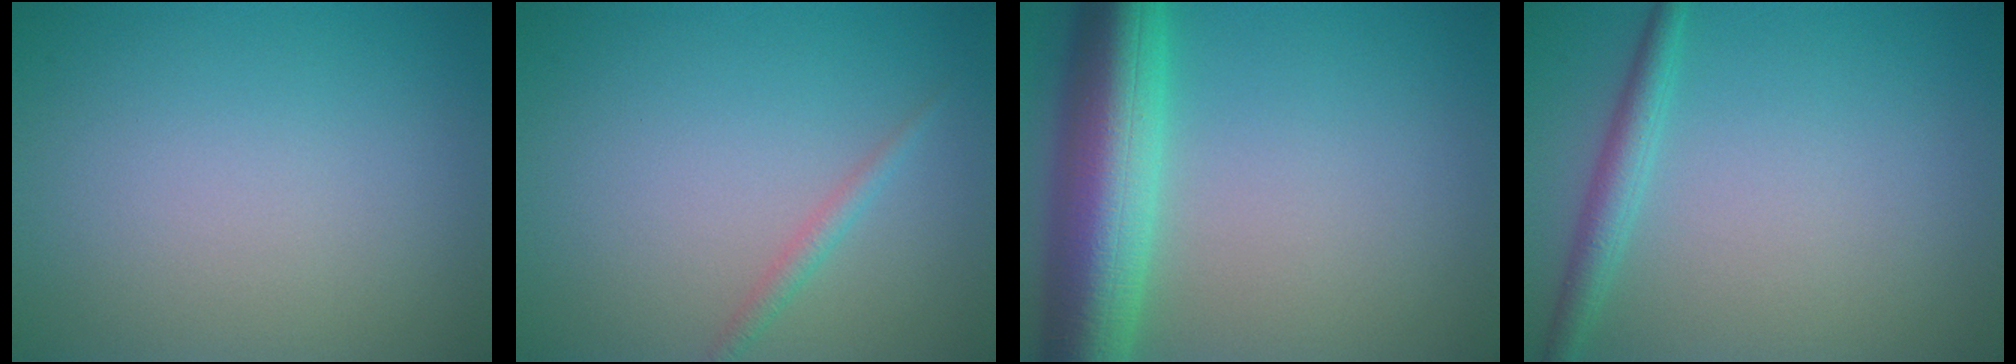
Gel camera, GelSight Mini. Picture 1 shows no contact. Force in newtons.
{"total": 1.1, "press": 1.1, "slide": 0.1}
{"total": 9.5, "press": 9.5, "slide": 0.1}
{"total": 2.2, "press": 2.2, "slide": 0.1}